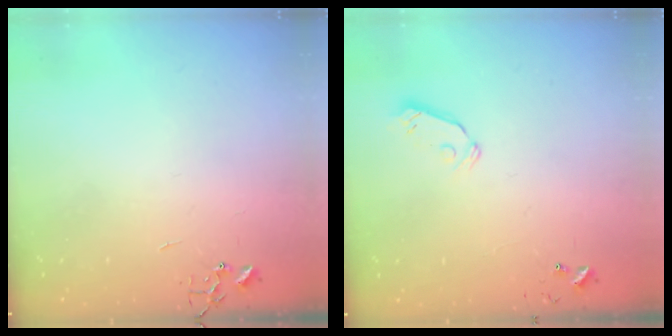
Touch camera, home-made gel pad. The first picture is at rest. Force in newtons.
{"total": 5.4, "press": 5.3, "slide": 0.9}